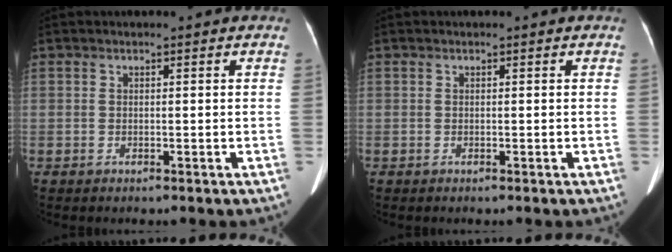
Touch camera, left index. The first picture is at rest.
{"total": 0.0}